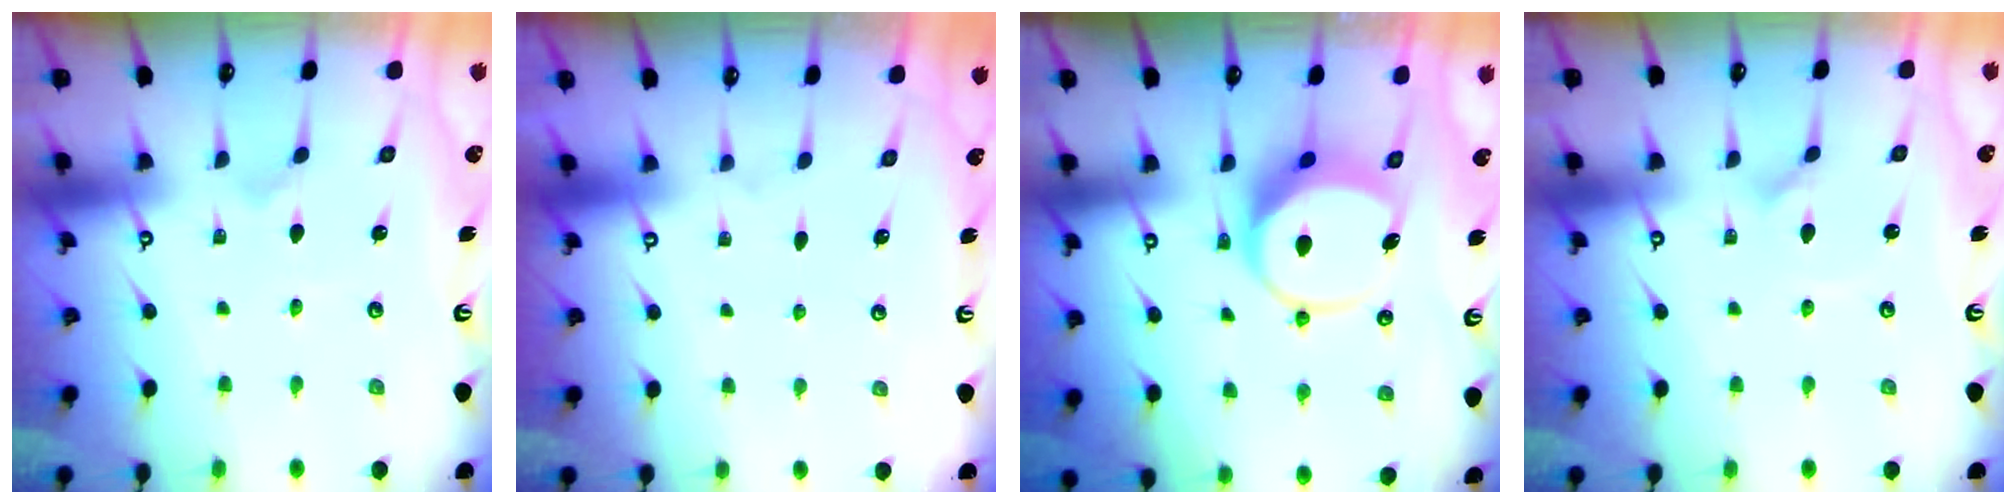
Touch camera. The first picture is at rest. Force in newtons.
{"total": 0.0}
{"total": 8.6, "press": 8.4, "slide": 1.3}
{"total": 1.2, "press": 1.2, "slide": 0.1}